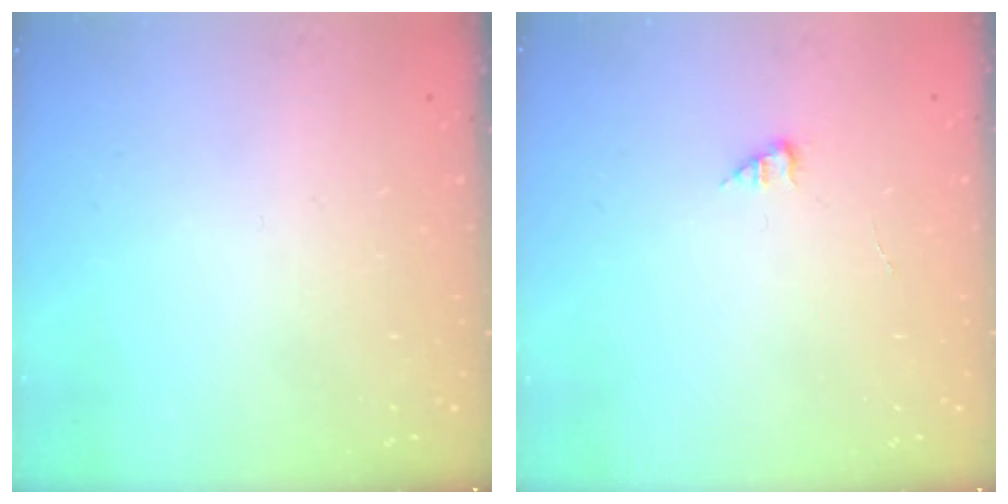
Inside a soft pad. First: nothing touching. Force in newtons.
{"total": 1.2, "press": 1.2, "slide": 0.2}